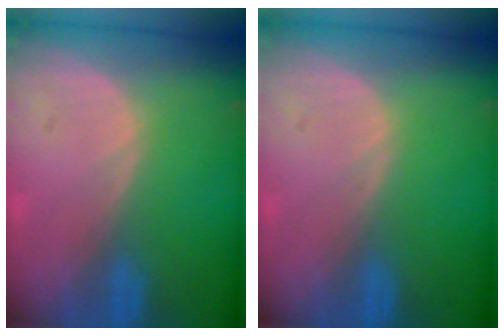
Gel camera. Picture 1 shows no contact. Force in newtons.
{"total": 0.0}